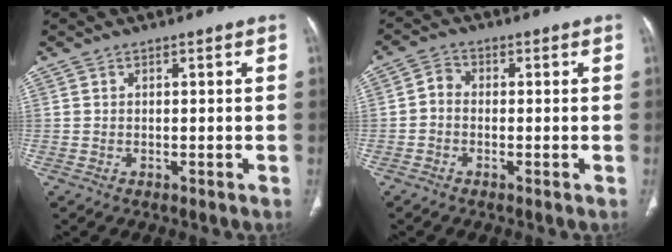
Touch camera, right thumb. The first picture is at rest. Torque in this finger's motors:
{"motor_torque": [-0.62, 0.03, -0.32, -0.04, 0.08]}